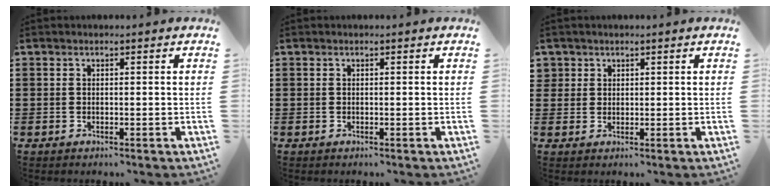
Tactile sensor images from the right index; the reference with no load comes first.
{"total": 0.0}
{"total": 2.1, "force": [1.4, 1.6, 0.1], "torque": [-0.008, 0.008, 0.027]}